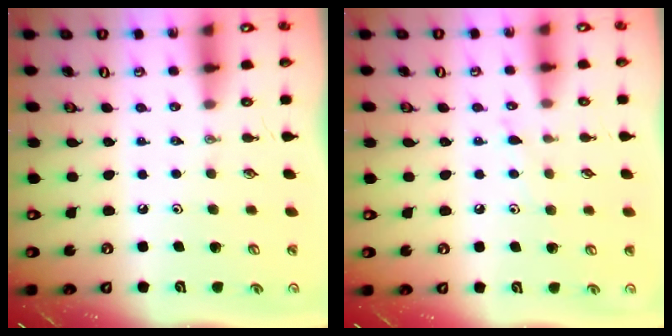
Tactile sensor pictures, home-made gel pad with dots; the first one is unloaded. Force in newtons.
{"total": 6.1, "press": 6.0, "slide": 0.7}